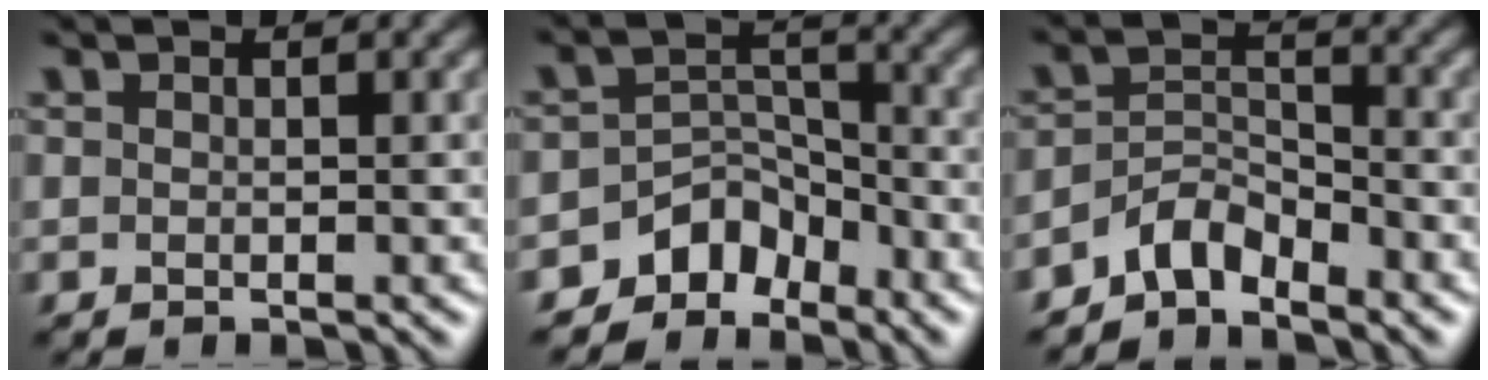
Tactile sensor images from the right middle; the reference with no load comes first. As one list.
[{"total": 4.3, "force": [-3.4, 2.5, 0.9], "torque": [0.001, 0.006, -0.064]}, {"total": 3.2, "force": [-2.7, 1.1, 1.1], "torque": [-0.019, 0.011, -0.058]}]